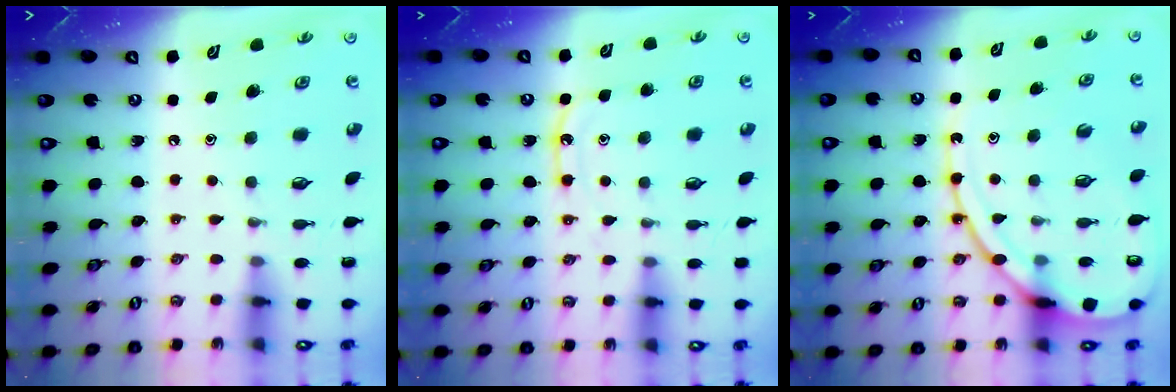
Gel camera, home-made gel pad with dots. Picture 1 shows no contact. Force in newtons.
{"total": 8.1, "press": 8.1, "slide": 0.7}
{"total": 15.4, "press": 15.3, "slide": 1.4}